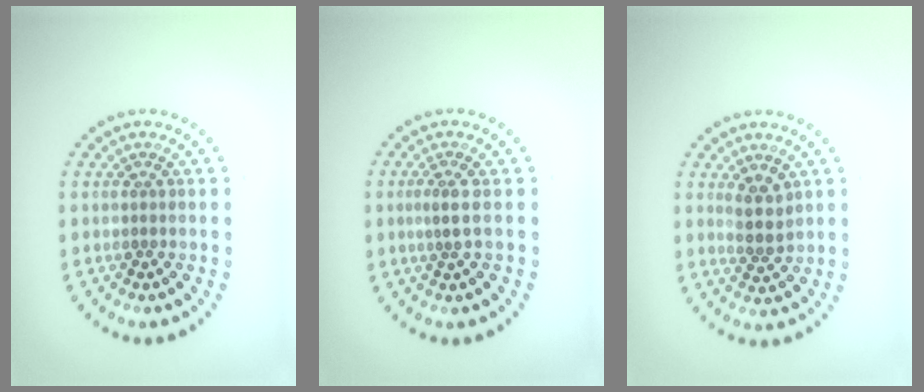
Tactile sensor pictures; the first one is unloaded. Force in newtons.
{"total": 1.6, "press": 1.2, "slide": 1.1}
{"total": 2.1, "press": 1.8, "slide": 1.1}